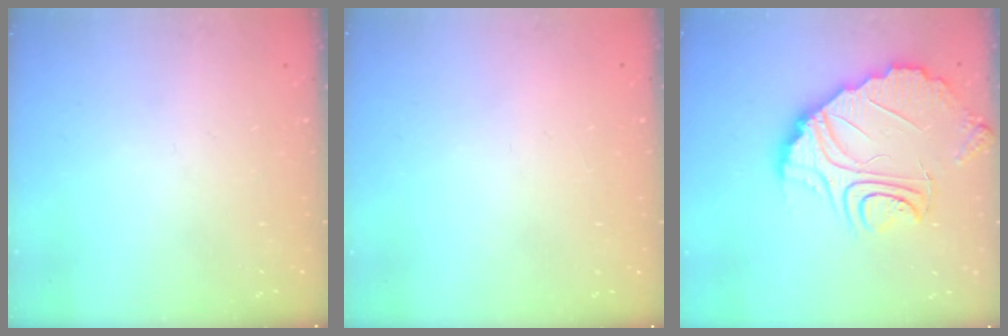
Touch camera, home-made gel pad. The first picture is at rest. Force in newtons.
{"total": 2.2, "press": 2.2, "slide": 0.1}
{"total": 13.6, "press": 13.6, "slide": 1.2}